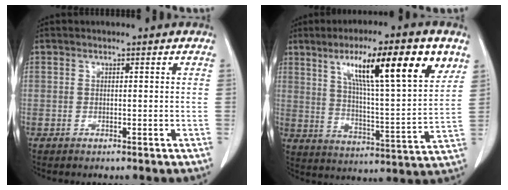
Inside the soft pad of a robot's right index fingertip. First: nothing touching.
{"total": 18.7, "force": [9.4, 1.8, 16.0], "torque": [-0.247, 0.007, 0.147]}